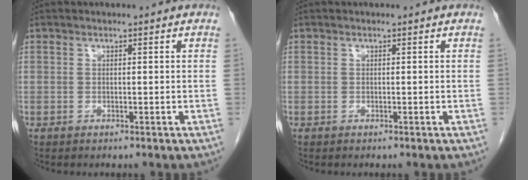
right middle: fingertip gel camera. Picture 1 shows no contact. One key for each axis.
{"total": 0.0}